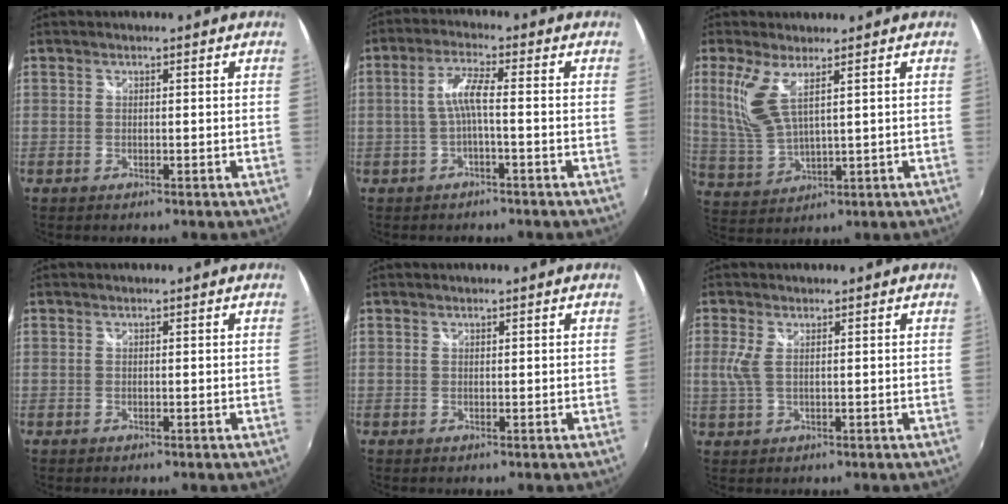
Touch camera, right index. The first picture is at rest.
{"total": 4.3, "force": [-1.3, 0.2, 4.2], "torque": [-0.091, 0.006, -0.023]}
{"total": 7.8, "force": [3.7, 2.3, 6.4], "torque": [-0.147, -0.007, 0.087]}
{"total": 0.0}
{"total": 0.0}
{"total": 3.0, "force": [0.8, 1.1, 2.7], "torque": [-0.065, -0.001, 0.017]}